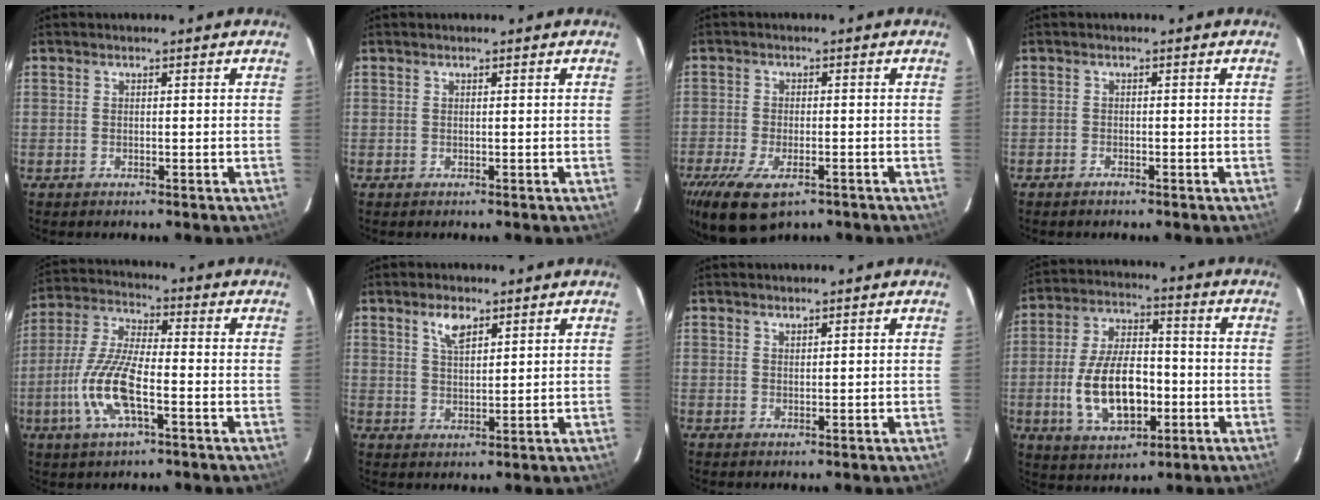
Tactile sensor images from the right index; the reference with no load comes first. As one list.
[{"total": 0.0}, {"total": 11.7, "force": [-7.2, 5.2, 7.6], "torque": [-0.174, -0.043, -0.120]}, {"total": 0.9, "force": [-0.8, 0.3, 0.1], "torque": [-0.002, -0.001, -0.017]}, {"total": 12.4, "force": [-4.2, 3.6, 11.1], "torque": [-0.242, -0.004, -0.085]}, {"total": 4.5, "force": [2.9, 1.8, 3.0], "torque": [-0.051, 0.001, 0.053]}, {"total": 0.9, "force": [0.8, 0.2, 0.1], "torque": [-0.001, -0.001, 0.016]}, {"total": 14.6, "force": [-3.4, 7.5, 12.0], "torque": [-0.242, 0.004, -0.045]}]